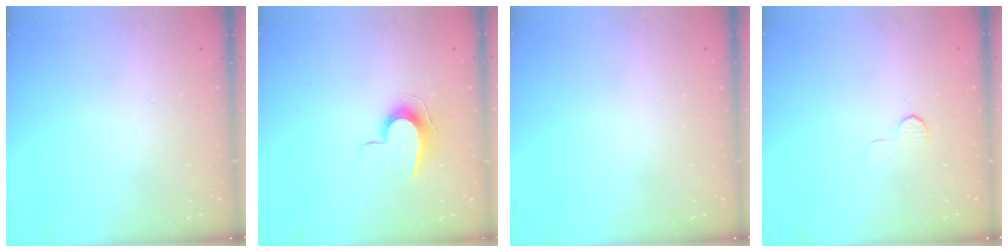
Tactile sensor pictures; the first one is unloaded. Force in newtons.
{"total": 8.8, "press": 8.7, "slide": 0.8}
{"total": 0.0}
{"total": 3.7, "press": 3.7, "slide": 0.3}